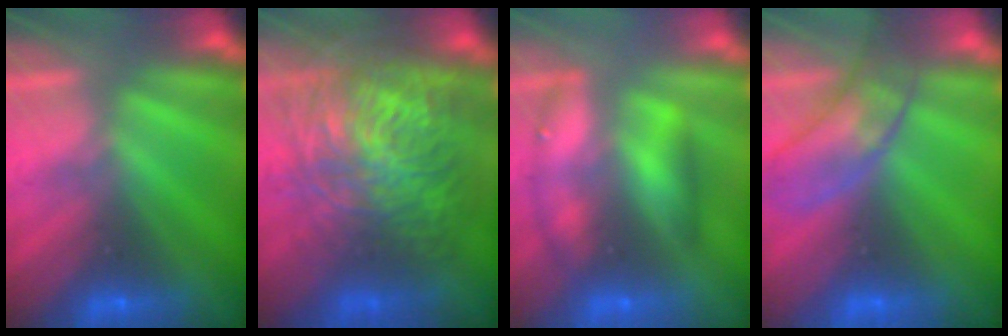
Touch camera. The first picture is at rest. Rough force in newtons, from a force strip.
{"total": 11.3}
{"total": 2.6}
{"total": 2.9}